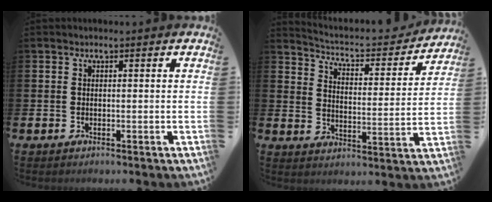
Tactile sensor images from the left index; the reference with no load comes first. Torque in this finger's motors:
{"motor_torque": [0.30, -1.84, 0.15, 0.00]}